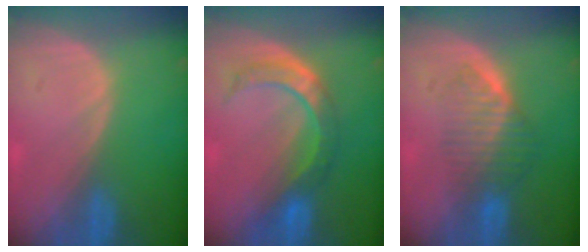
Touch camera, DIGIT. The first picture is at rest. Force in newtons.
{"total": 6.8, "press": 6.6, "slide": 1.7}
{"total": 6.4, "press": 5.8, "slide": 2.7}